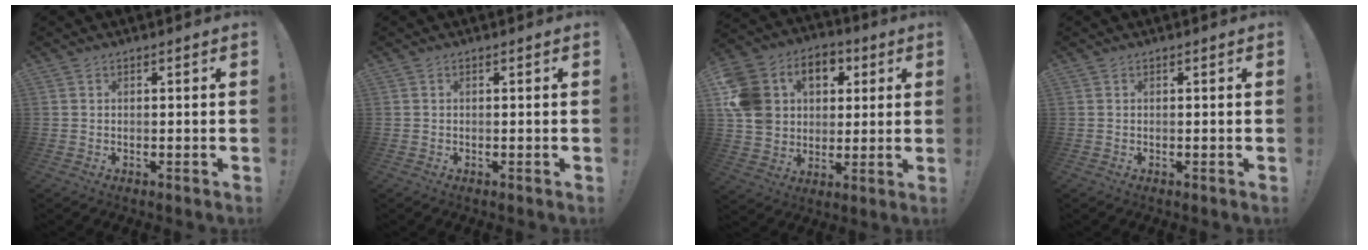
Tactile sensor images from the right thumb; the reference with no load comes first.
{"total": 0.0}
{"total": 15.8, "force": [4.0, 13.5, 7.1], "torque": [-0.118, -0.008, 0.089]}
{"total": 0.0}